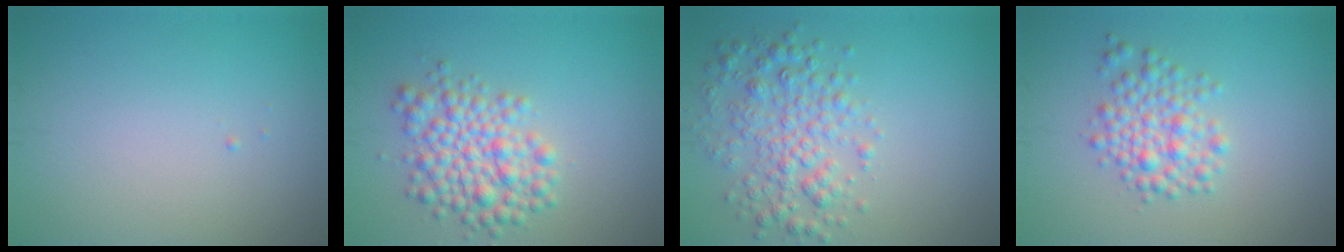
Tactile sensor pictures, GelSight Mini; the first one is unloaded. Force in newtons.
{"total": 5.0, "press": 5.0, "slide": 0.1}
{"total": 4.2, "press": 4.2, "slide": 0.0}
{"total": 3.4, "press": 3.4, "slide": 0.1}